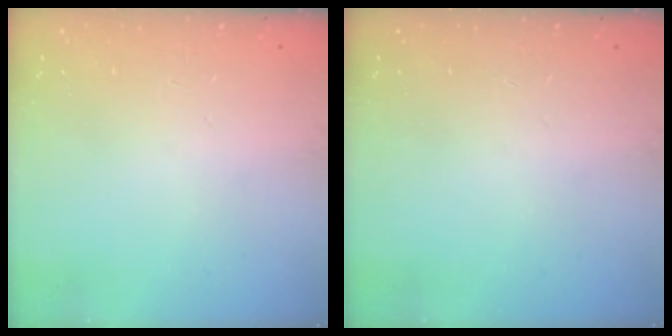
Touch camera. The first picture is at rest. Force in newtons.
{"total": 0.0}